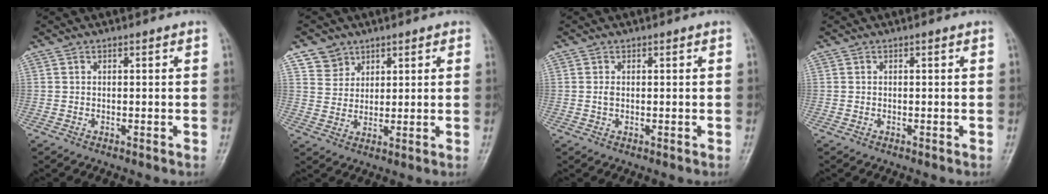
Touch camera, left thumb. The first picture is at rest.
{"total": 5.5, "force": [3.3, 4.4, 0.2], "torque": [0.031, -0.025, 0.062]}
{"total": 0.8, "force": [0.1, 0.5, 0.6], "torque": [-0.013, 0.000, 0.004]}
{"total": 0.0}